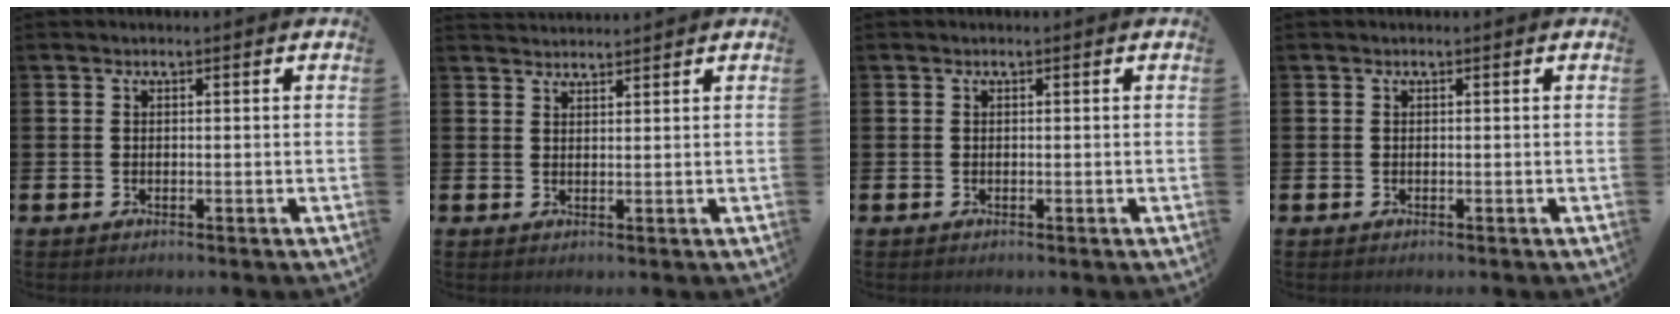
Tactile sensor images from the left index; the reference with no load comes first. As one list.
[{"total": 2.2, "force": [2.2, 0.3, 0.0], "torque": [0.002, -0.010, 0.039]}, {"total": 0.0}, {"total": 0.0}]